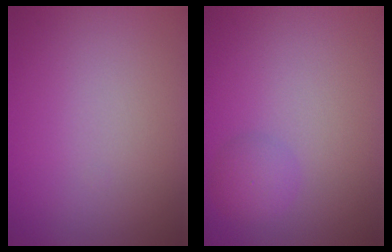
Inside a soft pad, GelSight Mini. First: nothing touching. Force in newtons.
{"total": 1.9, "press": 1.9, "slide": 0.1}